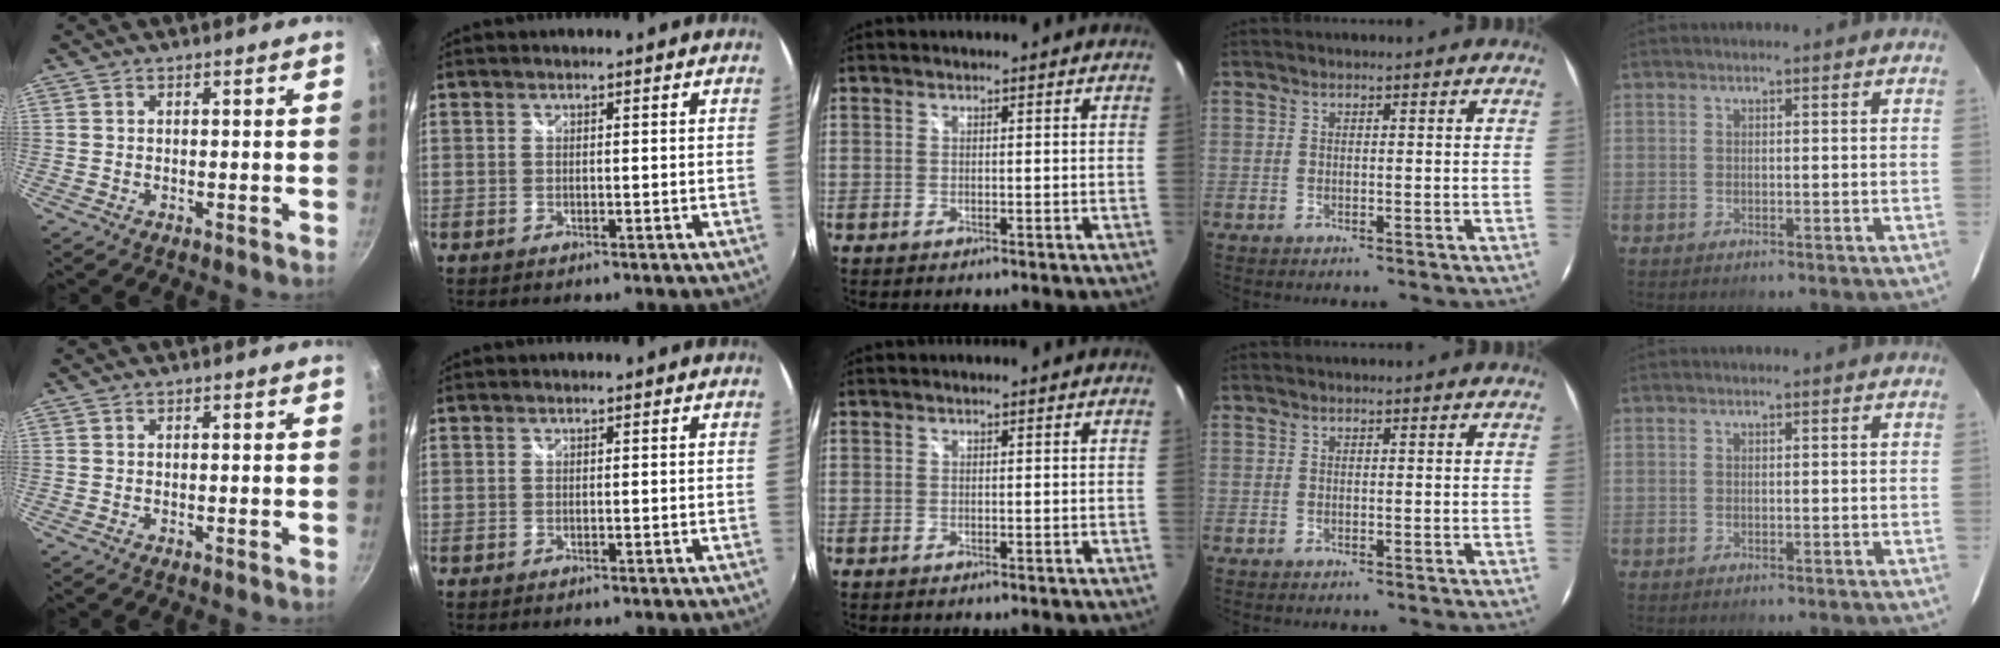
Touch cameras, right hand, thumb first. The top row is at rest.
{}